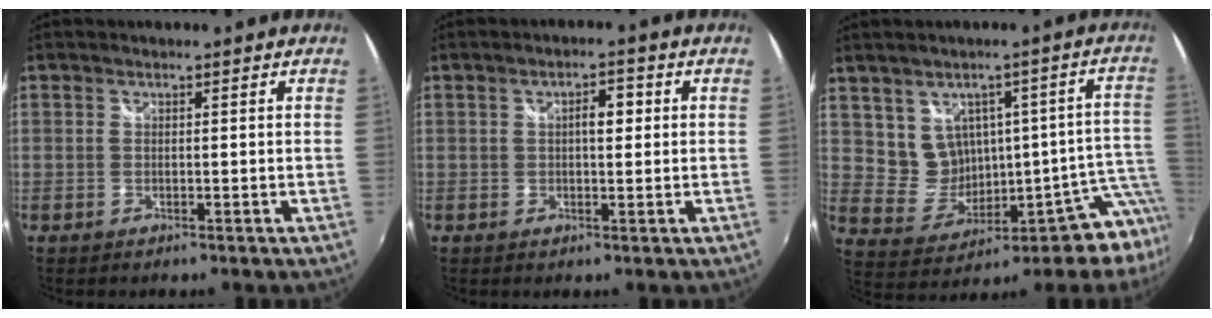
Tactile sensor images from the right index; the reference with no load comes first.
{"total": 3.6, "force": [0.8, 1.5, 3.1], "torque": [-0.047, 0.011, 0.013]}
{"total": 13.4, "force": [-1.3, 9.3, 9.6], "torque": [-0.119, 0.004, 0.012]}